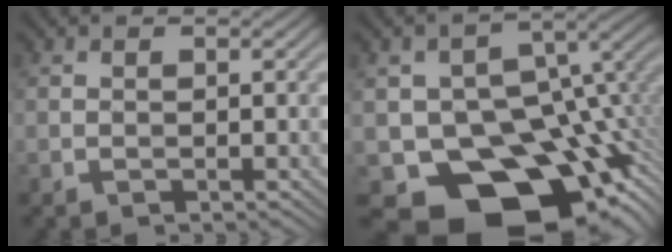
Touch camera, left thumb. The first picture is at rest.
{"total": 17.0, "force": [-7.8, 11.7, 9.6], "torque": [-0.139, -0.050, -0.111]}